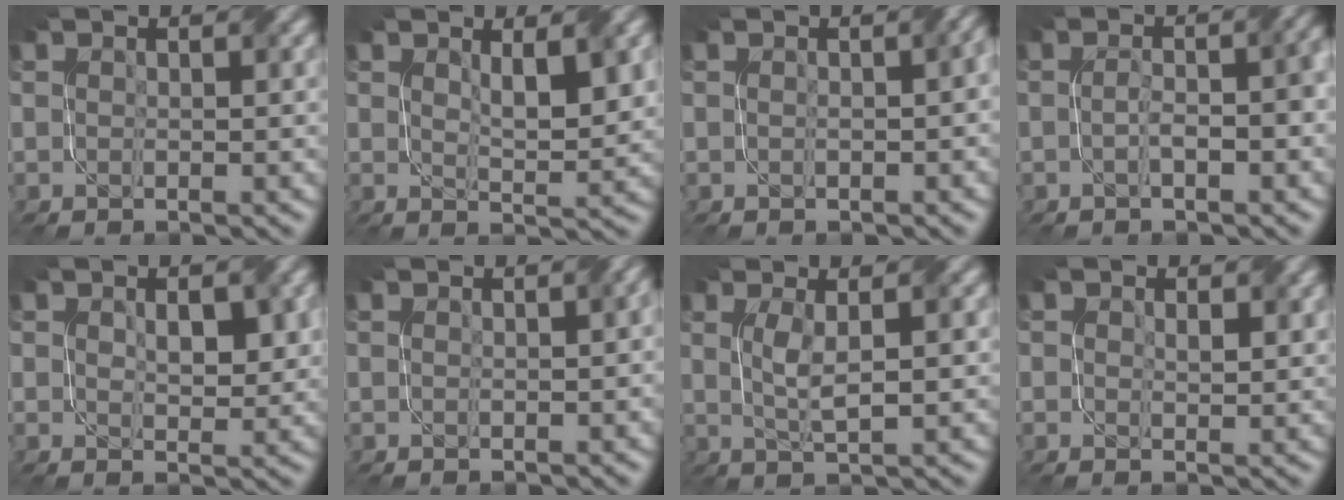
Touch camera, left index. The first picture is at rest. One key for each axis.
{"total": 3.1, "fx": 1.3, "fy": 1.0, "fz": 2.7, "tx": -0.049, "ty": -0.006, "tz": 0.026}
{"total": 2.1, "fx": 0.2, "fy": 0.7, "fz": 2.0, "tx": -0.019, "ty": 0.003, "tz": 0.003}
{"total": 3.2, "fx": -0.6, "fy": 0.9, "fz": 3.0, "tx": -0.040, "ty": 0.007, "tz": -0.010}
{"total": 2.9, "fx": 0.7, "fy": 1.7, "fz": 2.3, "tx": -0.038, "ty": -0.007, "tz": 0.017}
{"total": 1.3, "fx": 0.2, "fy": 0.4, "fz": 1.2, "tx": -0.012, "ty": 0.003, "tz": 0.003}
{"total": 2.9, "fx": 0.5, "fy": 0.6, "fz": 2.8, "tx": -0.056, "ty": -0.001, "tz": 0.013}
{"total": 1.6, "fx": 0.7, "fy": 1.0, "fz": 1.1, "tx": -0.014, "ty": -0.004, "tz": 0.013}